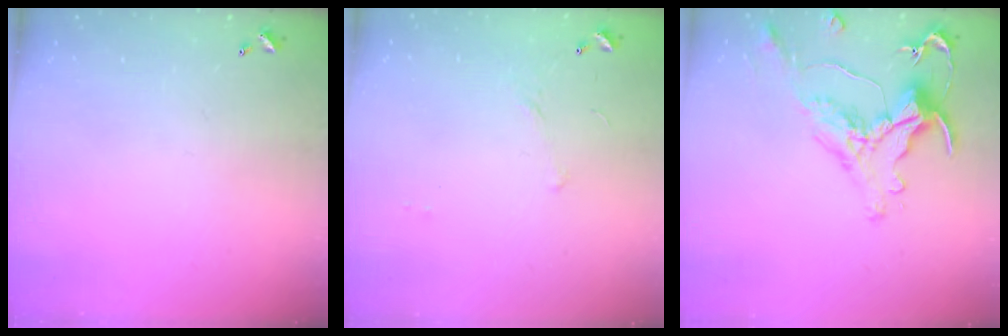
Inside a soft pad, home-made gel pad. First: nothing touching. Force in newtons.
{"total": 6.4, "press": 6.3, "slide": 0.7}
{"total": 0.7, "press": 0.1, "slide": 0.7}